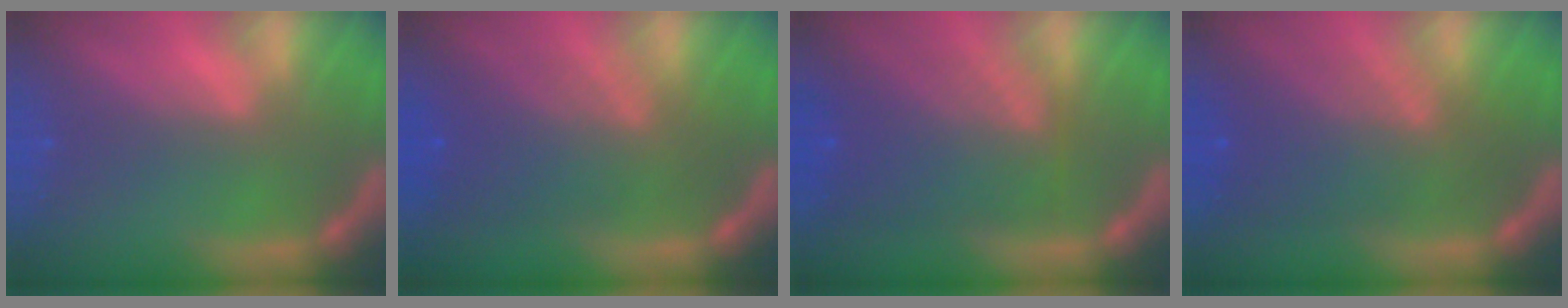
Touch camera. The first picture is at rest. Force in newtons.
{"total": 7.1}
{"total": 8.0}
{"total": 7.5}